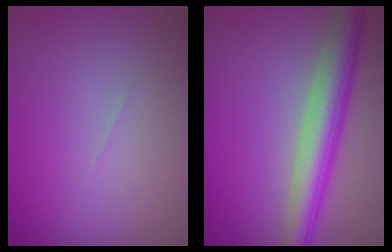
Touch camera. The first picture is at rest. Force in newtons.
{"total": 6.4, "press": 6.4, "slide": 0.2}